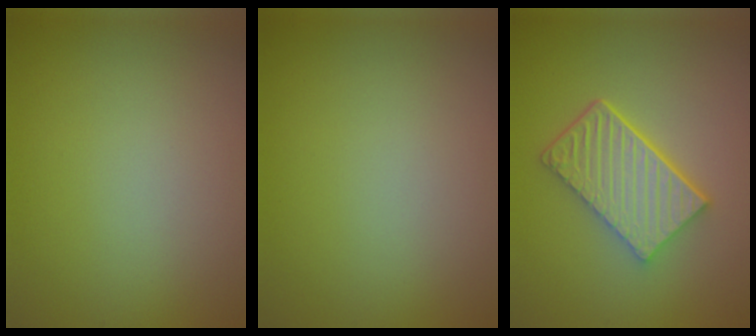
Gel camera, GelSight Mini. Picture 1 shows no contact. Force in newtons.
{"total": 0.0}
{"total": 6.0, "press": 4.4, "slide": 4.0}